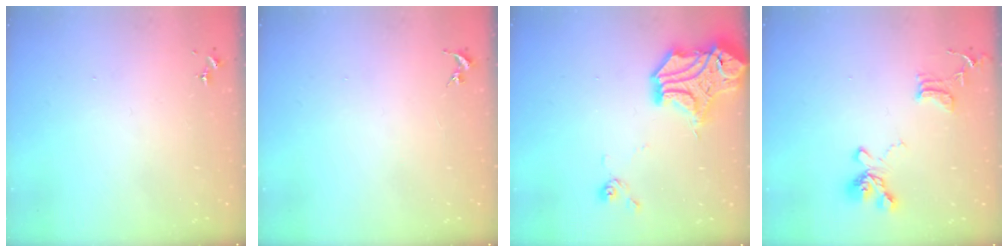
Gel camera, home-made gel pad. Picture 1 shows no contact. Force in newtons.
{"total": 0.0}
{"total": 19.9, "press": 19.7, "slide": 2.8}
{"total": 15.8, "press": 15.7, "slide": 1.6}